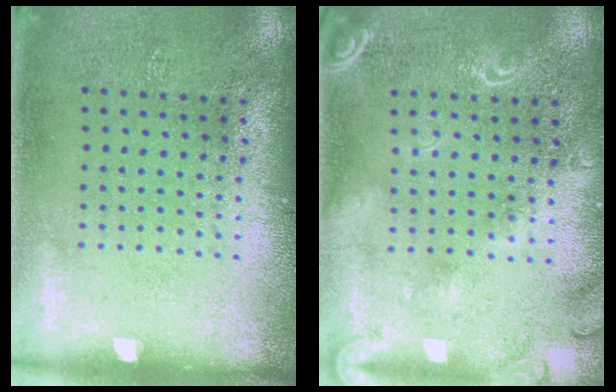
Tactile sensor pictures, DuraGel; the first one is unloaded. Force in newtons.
{"total": 2.1, "press": 1.9, "slide": 0.7}